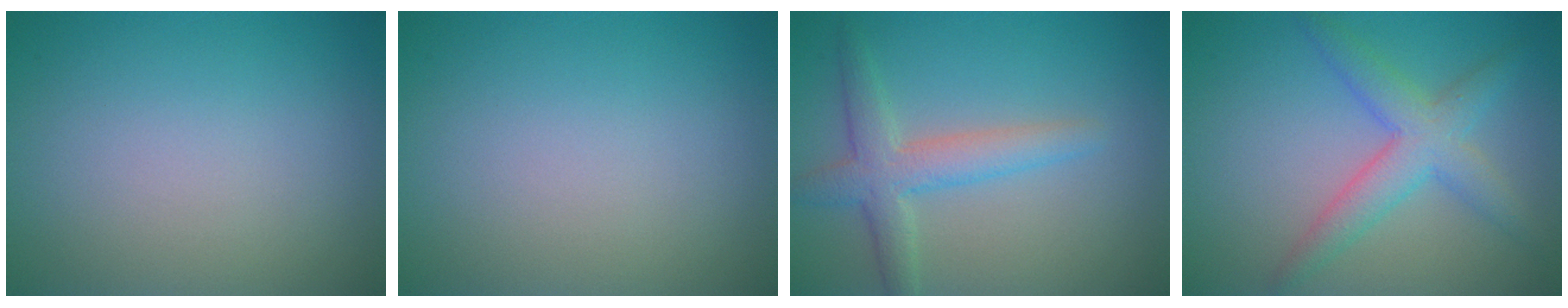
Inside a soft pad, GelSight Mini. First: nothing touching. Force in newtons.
{"total": 0.0}
{"total": 3.7, "press": 3.7, "slide": 0.1}
{"total": 4.3, "press": 4.3, "slide": 0.1}